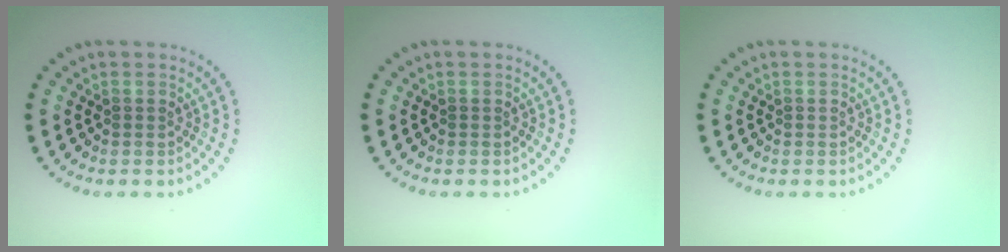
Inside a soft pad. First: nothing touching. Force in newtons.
{"total": 0.0}
{"total": 0.0}